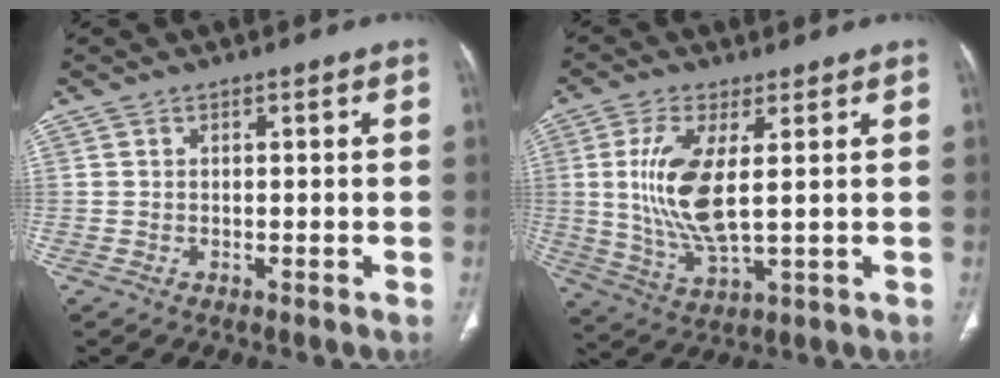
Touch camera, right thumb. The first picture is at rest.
{"total": 11.9, "force": [1.8, 4.2, 11.0], "torque": [-0.237, -0.020, 0.041]}